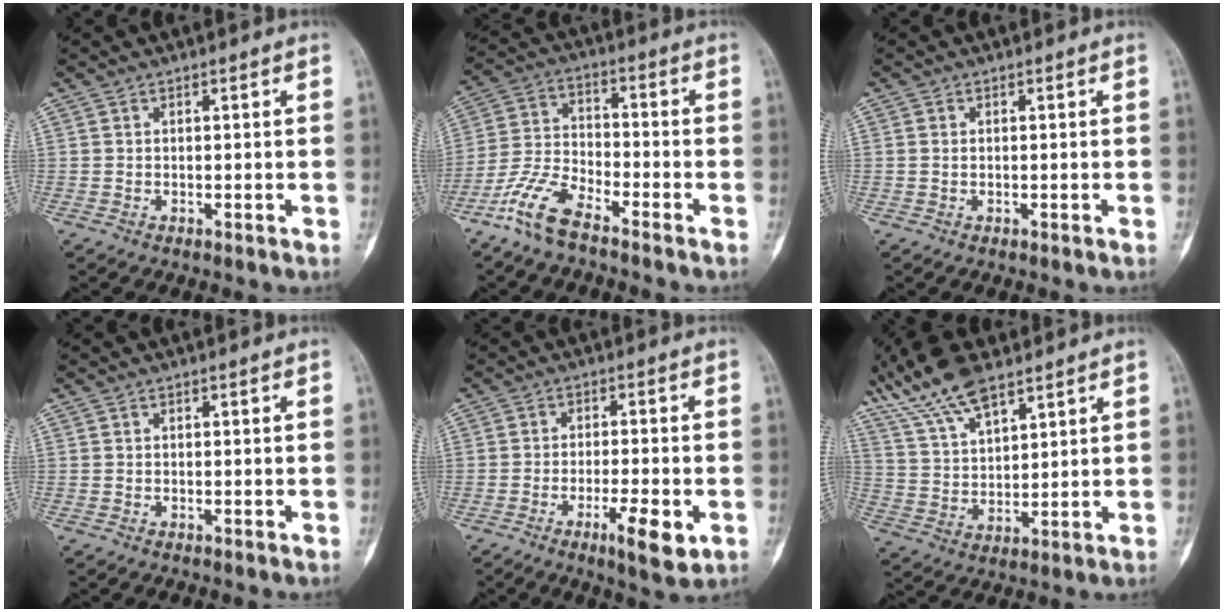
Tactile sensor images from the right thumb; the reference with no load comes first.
{"total": 9.7, "force": [-7.1, 3.4, 5.7], "torque": [-0.128, 0.038, -0.150]}
{"total": 0.7, "force": [0.0, 0.6, 0.4], "torque": [-0.006, 0.000, 0.000]}
{"total": 0.0}
{"total": 7.8, "force": [-3.2, 2.2, 6.7], "torque": [-0.102, 0.004, -0.047]}
{"total": 14.2, "force": [9.9, 5.2, 8.6], "torque": [-0.154, -0.021, 0.199]}